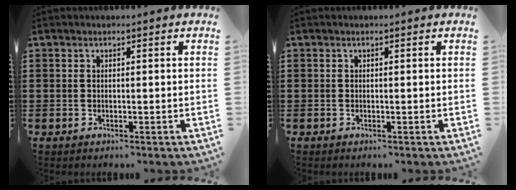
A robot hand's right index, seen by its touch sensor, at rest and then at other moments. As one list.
[{"total": 0.0}]